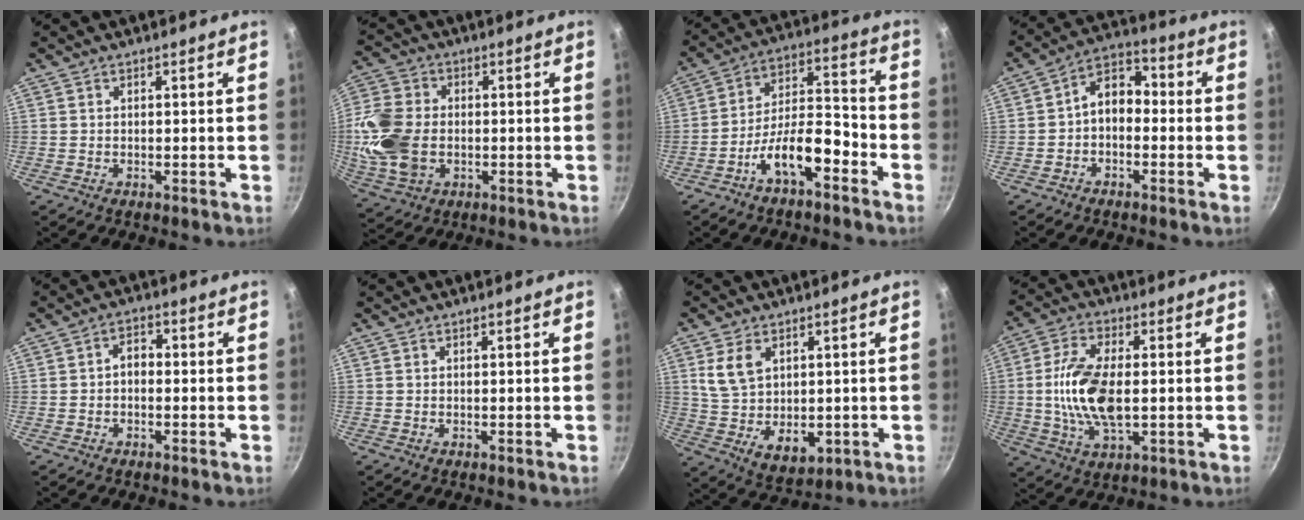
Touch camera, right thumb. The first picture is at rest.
{"total": 14.6, "force": [-1.3, 10.6, 9.9], "torque": [-0.194, 0.008, -0.027]}
{"total": 11.8, "force": [-6.7, 4.7, 8.6], "torque": [-0.128, 0.066, -0.120]}
{"total": 7.6, "force": [-1.2, 5.4, 5.3], "torque": [-0.058, 0.041, -0.037]}
{"total": 3.2, "force": [-0.6, 2.2, 2.2], "torque": [-0.024, 0.017, -0.015]}
{"total": 0.0}
{"total": 10.6, "force": [2.7, 7.4, 7.2], "torque": [-0.110, -0.022, 0.066]}
{"total": 13.2, "force": [-0.2, 6.6, 11.4], "torque": [-0.221, 0.009, -0.009]}